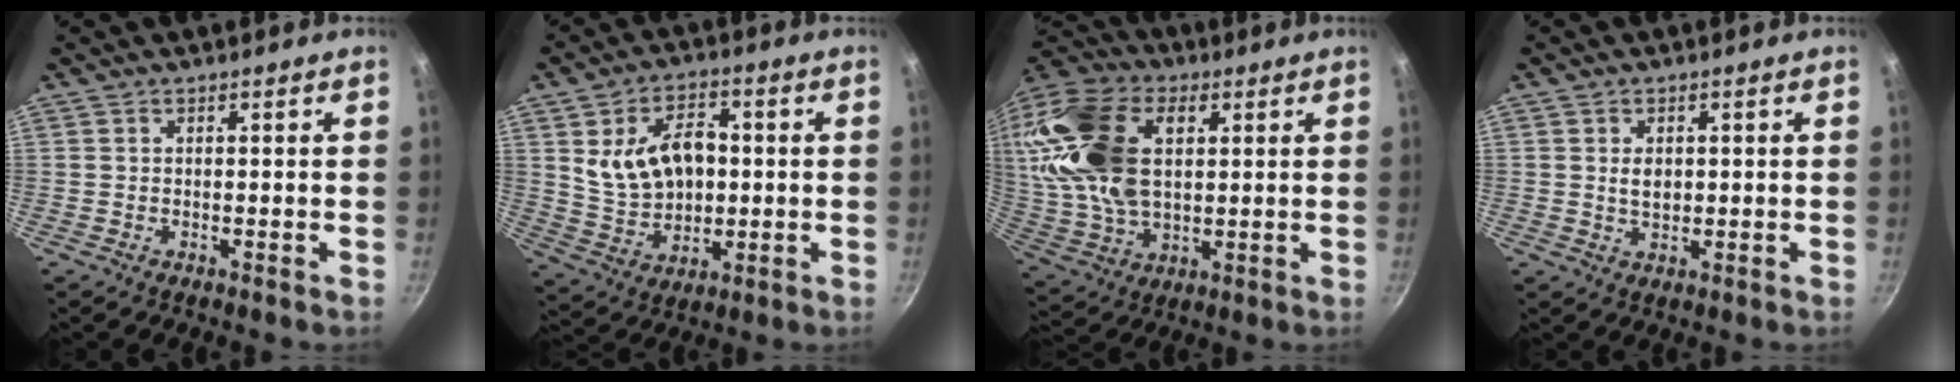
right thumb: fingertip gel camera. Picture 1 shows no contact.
{"total": 13.7, "force": [1.7, 9.2, 9.9], "torque": [-0.144, -0.003, 0.042]}
{"total": 23.7, "force": [5.6, 14.6, 17.8], "torque": [-0.346, 0.003, 0.103]}
{"total": 2.9, "force": [0.4, 2.1, 2.0], "torque": [-0.025, -0.003, 0.010]}